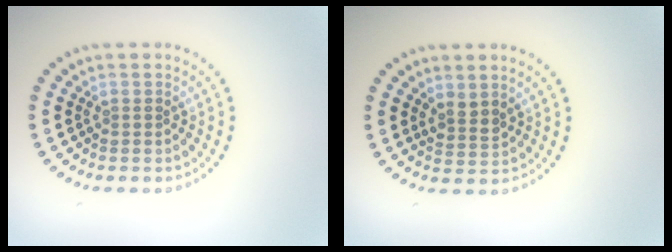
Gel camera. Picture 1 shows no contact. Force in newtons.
{"total": 1.5, "press": 1.2, "slide": 0.9}